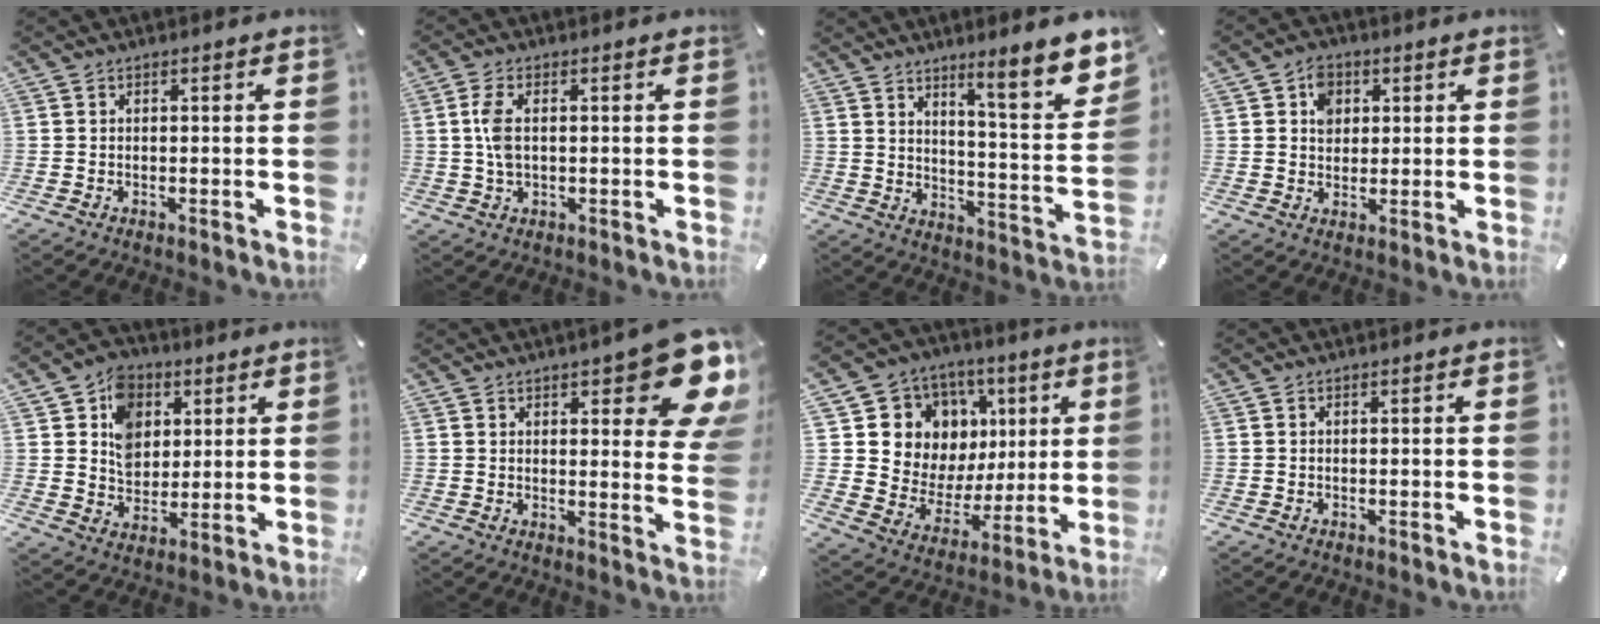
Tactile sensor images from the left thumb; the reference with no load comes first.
{"total": 4.9, "force": [0.4, 2.3, 4.3], "torque": [-0.108, 0.000, 0.000]}
{"total": 11.8, "force": [9.1, 1.9, 7.2], "torque": [-0.092, -0.082, 0.147]}
{"total": 5.3, "force": [1.6, 4.6, 2.2], "torque": [-0.030, 0.002, 0.024]}
{"total": 10.5, "force": [3.3, 9.0, 4.1], "torque": [-0.075, -0.001, 0.066]}
{"total": 15.3, "force": [8.4, 5.0, 11.7], "torque": [-0.143, -0.061, 0.137]}
{"total": 11.5, "force": [4.2, 10.6, 1.3], "torque": [-0.022, -0.053, 0.094]}
{"total": 0.0}